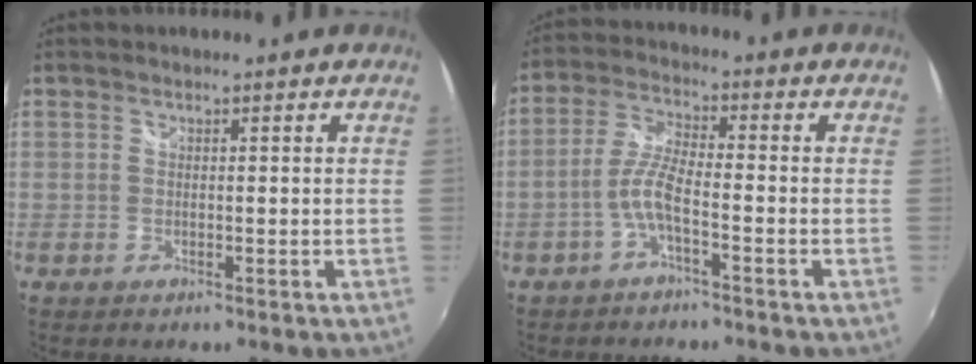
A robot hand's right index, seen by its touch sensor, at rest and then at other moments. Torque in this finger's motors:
{"motor_torque": [0.67, -0.36, 0.32, 0.04]}